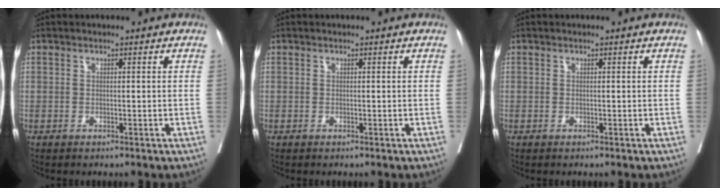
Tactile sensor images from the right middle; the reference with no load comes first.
{"total": 0.0}
{"total": 0.0}